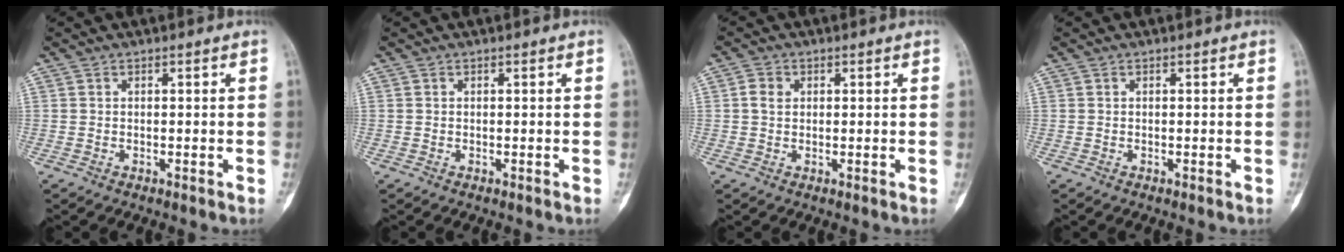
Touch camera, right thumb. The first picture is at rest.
{"total": 0.0}
{"total": 2.4, "force": [0.5, 1.9, 1.4], "torque": [-0.023, 0.003, 0.007]}
{"total": 0.0}